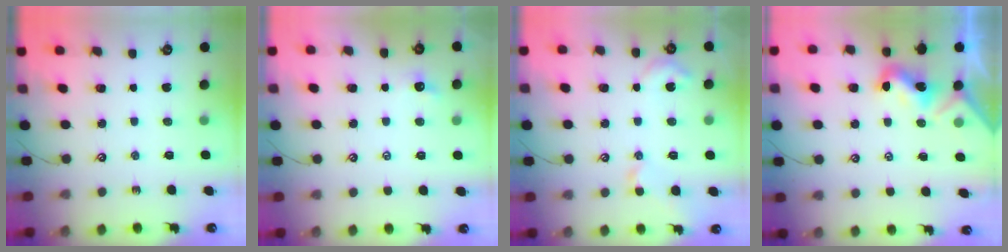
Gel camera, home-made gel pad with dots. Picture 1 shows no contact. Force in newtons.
{"total": 0.5, "press": 0.1, "slide": 0.5}
{"total": 3.9, "press": 3.8, "slide": 0.9}
{"total": 1.9, "press": 1.8, "slide": 0.3}